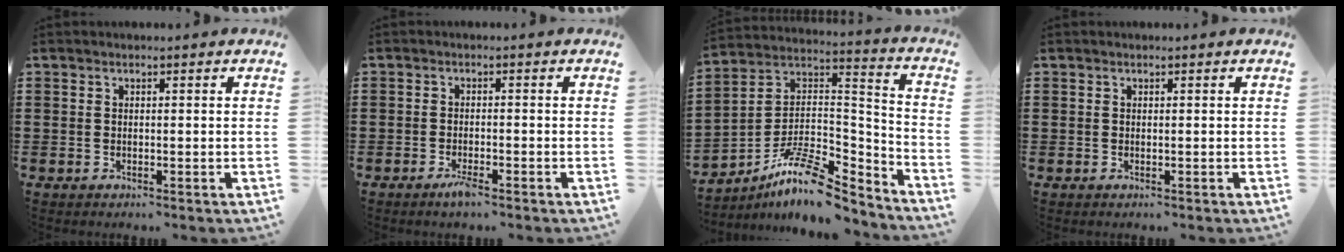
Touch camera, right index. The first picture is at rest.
{"total": 2.1, "force": [-1.5, 0.3, 1.4], "torque": [-0.032, -0.004, -0.029]}
{"total": 12.5, "force": [-9.3, 4.2, 7.2], "torque": [-0.140, 0.027, -0.176]}
{"total": 0.0}